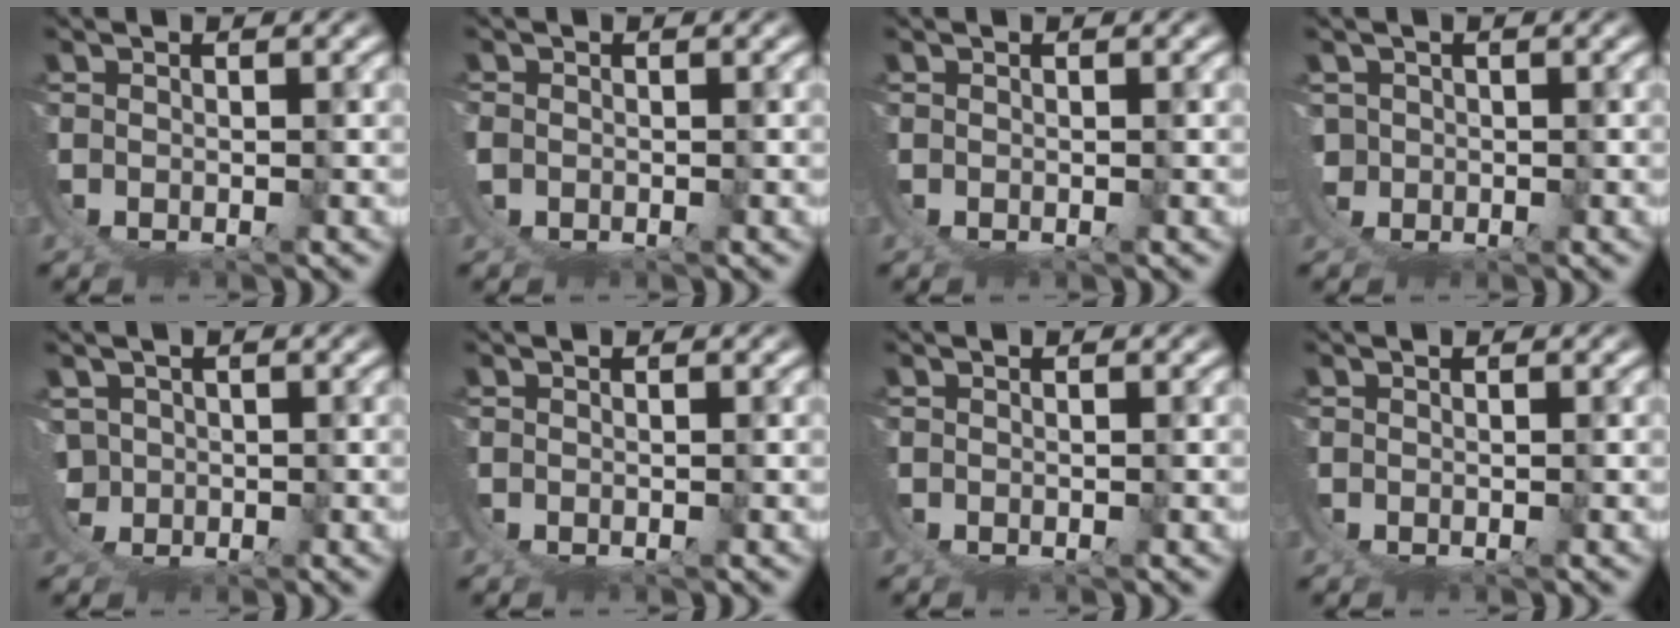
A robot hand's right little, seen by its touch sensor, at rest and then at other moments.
{"total": 0.5, "force": [-0.3, 0.3, 0.2], "torque": [-0.016, -0.014, 0.001]}
{"total": 0.0}
{"total": 3.3, "force": [-0.7, 3.1, 1.1], "torque": [-0.045, -0.031, -0.003]}
{"total": 4.4, "force": [-0.6, 4.0, 1.7], "torque": [-0.062, -0.036, 0.001]}
{"total": 0.0}
{"total": 0.0}
{"total": 0.0}